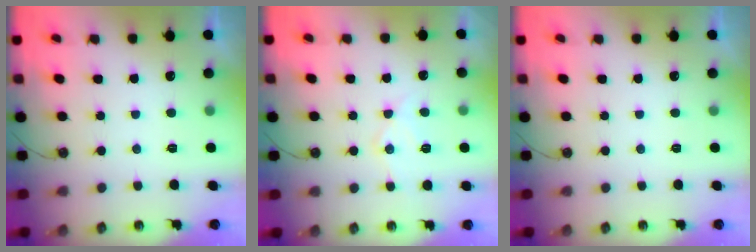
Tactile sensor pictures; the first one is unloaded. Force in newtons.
{"total": 9.3, "press": 9.3, "slide": 0.7}
{"total": 0.0}